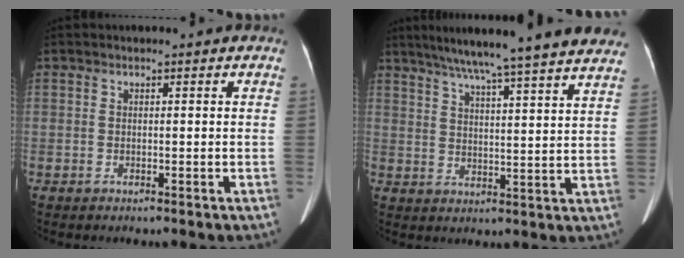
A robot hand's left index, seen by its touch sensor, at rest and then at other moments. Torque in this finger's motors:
{"motor_torque": [0.70, -0.93, 0.13, 0.17]}